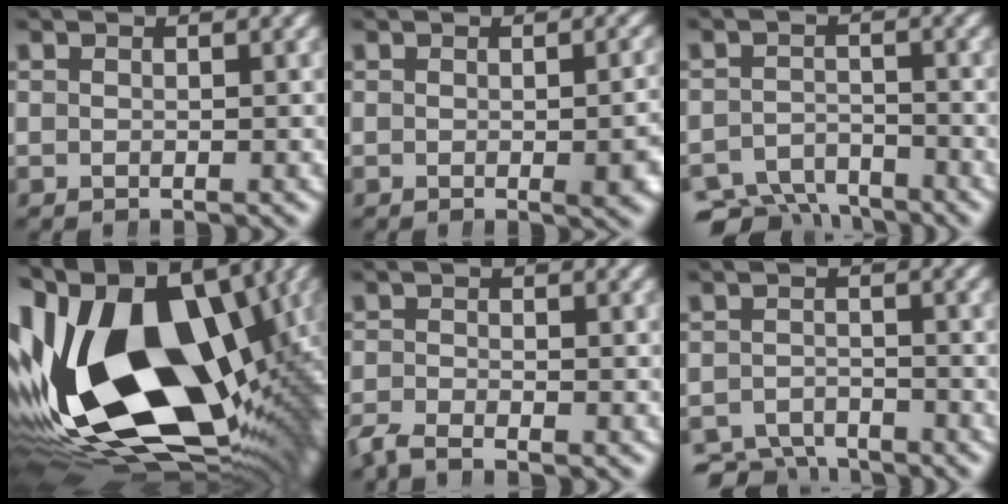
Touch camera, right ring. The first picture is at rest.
{"total": 2.5, "force": [-0.8, 0.4, 2.3], "torque": [-0.024, -0.001, -0.011]}
{"total": 5.9, "force": [-4.9, 3.1, 1.4], "torque": [-0.017, -0.028, -0.075]}
{"total": 29.5, "force": [-2.6, 18.4, 22.9], "torque": [-0.427, -0.076, 0.001]}
{"total": 2.5, "force": [-2.3, 0.7, 0.8], "torque": [-0.017, -0.009, -0.040]}
{"total": 4.5, "force": [-4.0, 1.9, 0.8], "torque": [-0.008, -0.022, -0.061]}